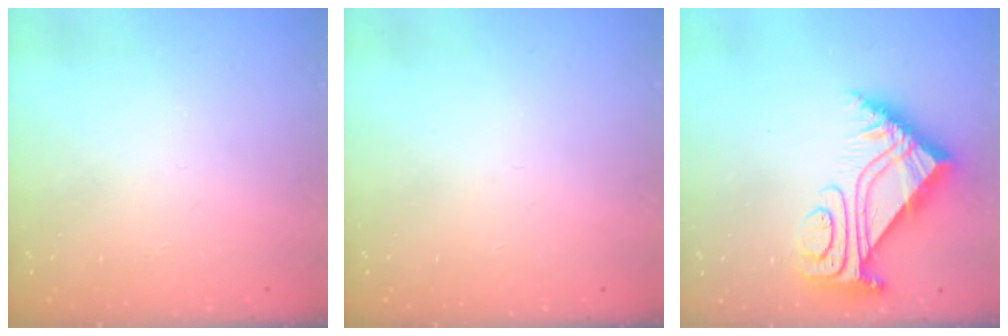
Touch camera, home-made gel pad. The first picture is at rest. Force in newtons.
{"total": 0.0}
{"total": 9.5, "press": 9.4, "slide": 1.1}